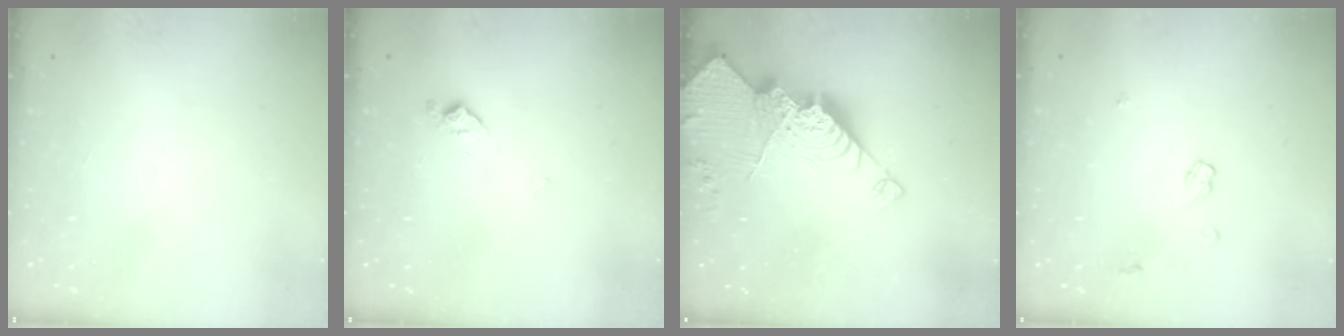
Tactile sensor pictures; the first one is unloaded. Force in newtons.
{"total": 6.7, "press": 6.6, "slide": 0.8}
{"total": 20.8, "press": 20.6, "slide": 2.1}
{"total": 4.2, "press": 4.1, "slide": 0.5}